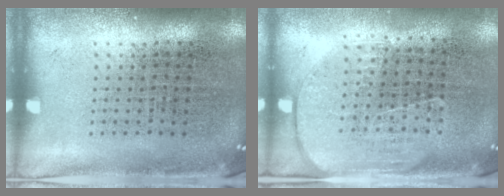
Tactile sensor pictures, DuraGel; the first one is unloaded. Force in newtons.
{"total": 1.7, "press": 1.5, "slide": 0.9}